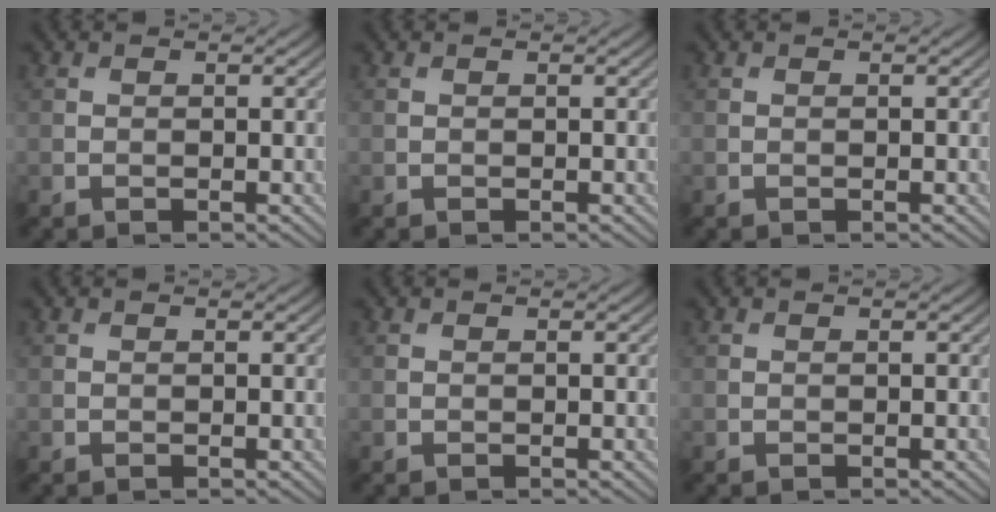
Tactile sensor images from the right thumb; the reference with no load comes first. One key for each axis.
{"total": 0.0}
{"total": 0.0}
{"total": 0.0}
{"total": 0.0}
{"total": 0.0}